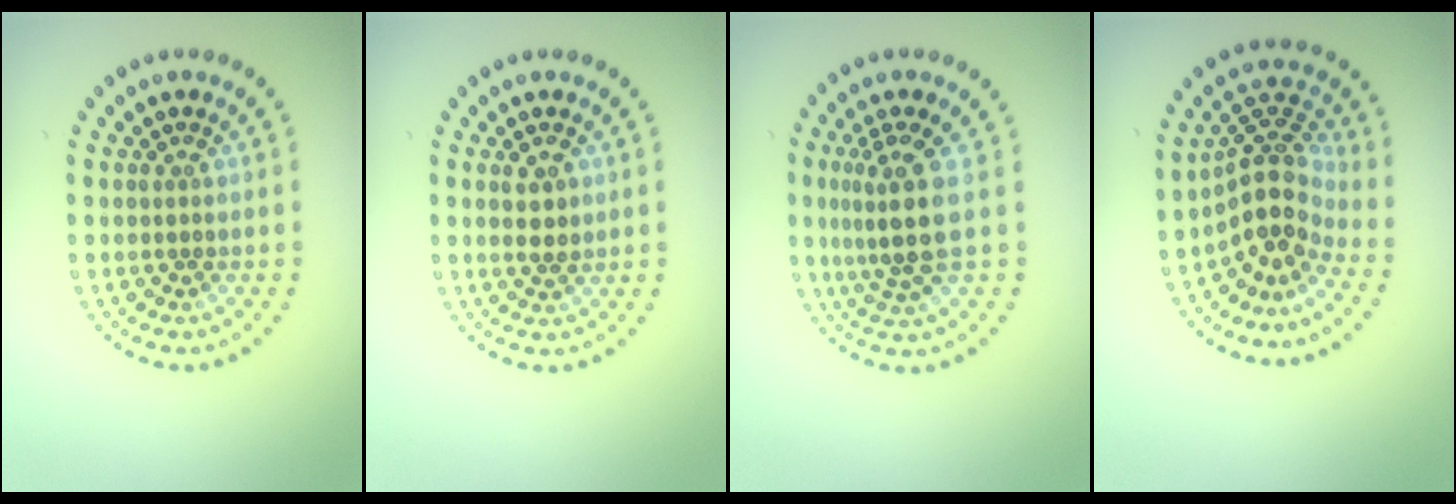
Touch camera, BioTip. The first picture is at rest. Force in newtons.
{"total": 2.1, "press": 2.0, "slide": 0.4}
{"total": 4.1, "press": 3.2, "slide": 2.5}
{"total": 4.6, "press": 3.5, "slide": 3.0}